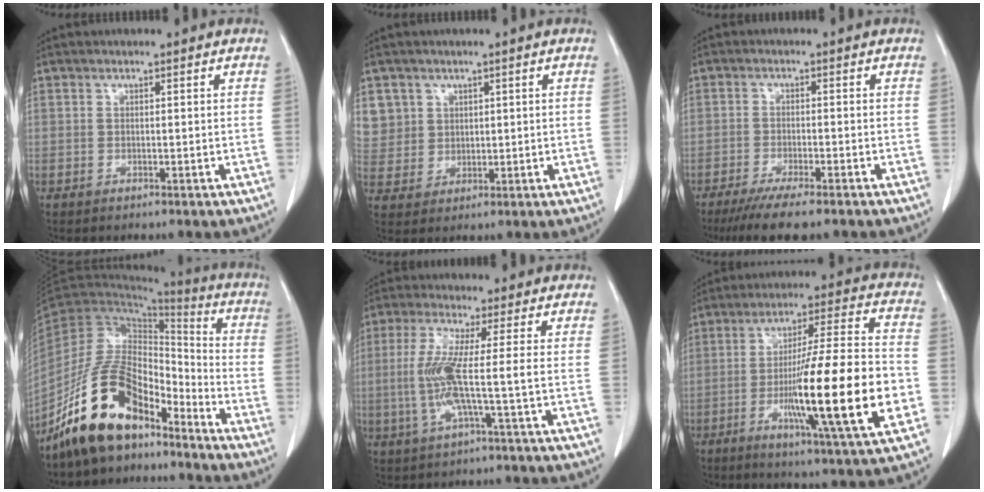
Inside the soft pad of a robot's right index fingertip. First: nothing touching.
{"total": 6.9, "force": [3.2, 6.1, 0.1], "torque": [0.000, 0.010, 0.076]}
{"total": 8.1, "force": [-6.3, 1.0, 4.9], "torque": [-0.071, -0.016, -0.096]}
{"total": 14.5, "force": [-10.8, 6.0, 7.5], "torque": [-0.146, 0.030, -0.200]}
{"total": 8.1, "force": [-0.9, -0.5, 8.0], "torque": [-0.175, -0.005, -0.022]}
{"total": 21.1, "force": [-5.2, 0.6, 20.5], "torque": [-0.326, -0.013, -0.082]}